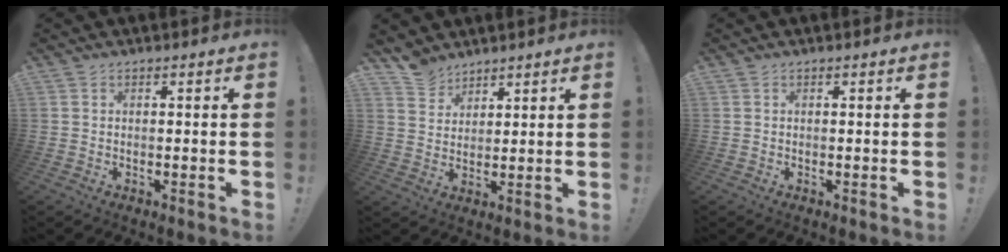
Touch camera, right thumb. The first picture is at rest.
{"total": 7.0, "force": [5.9, 3.7, 0.9], "torque": [-0.019, -0.039, 0.116]}
{"total": 0.0}